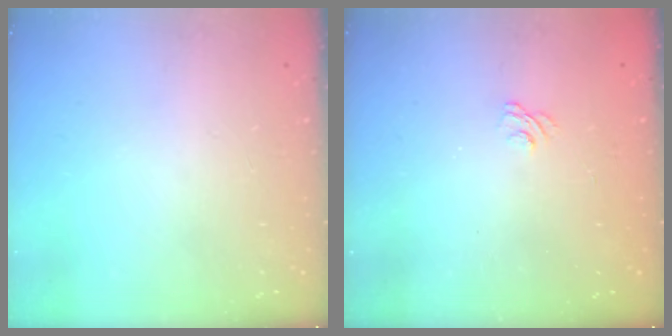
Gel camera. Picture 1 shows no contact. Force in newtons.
{"total": 1.6, "press": 1.0, "slide": 1.2}